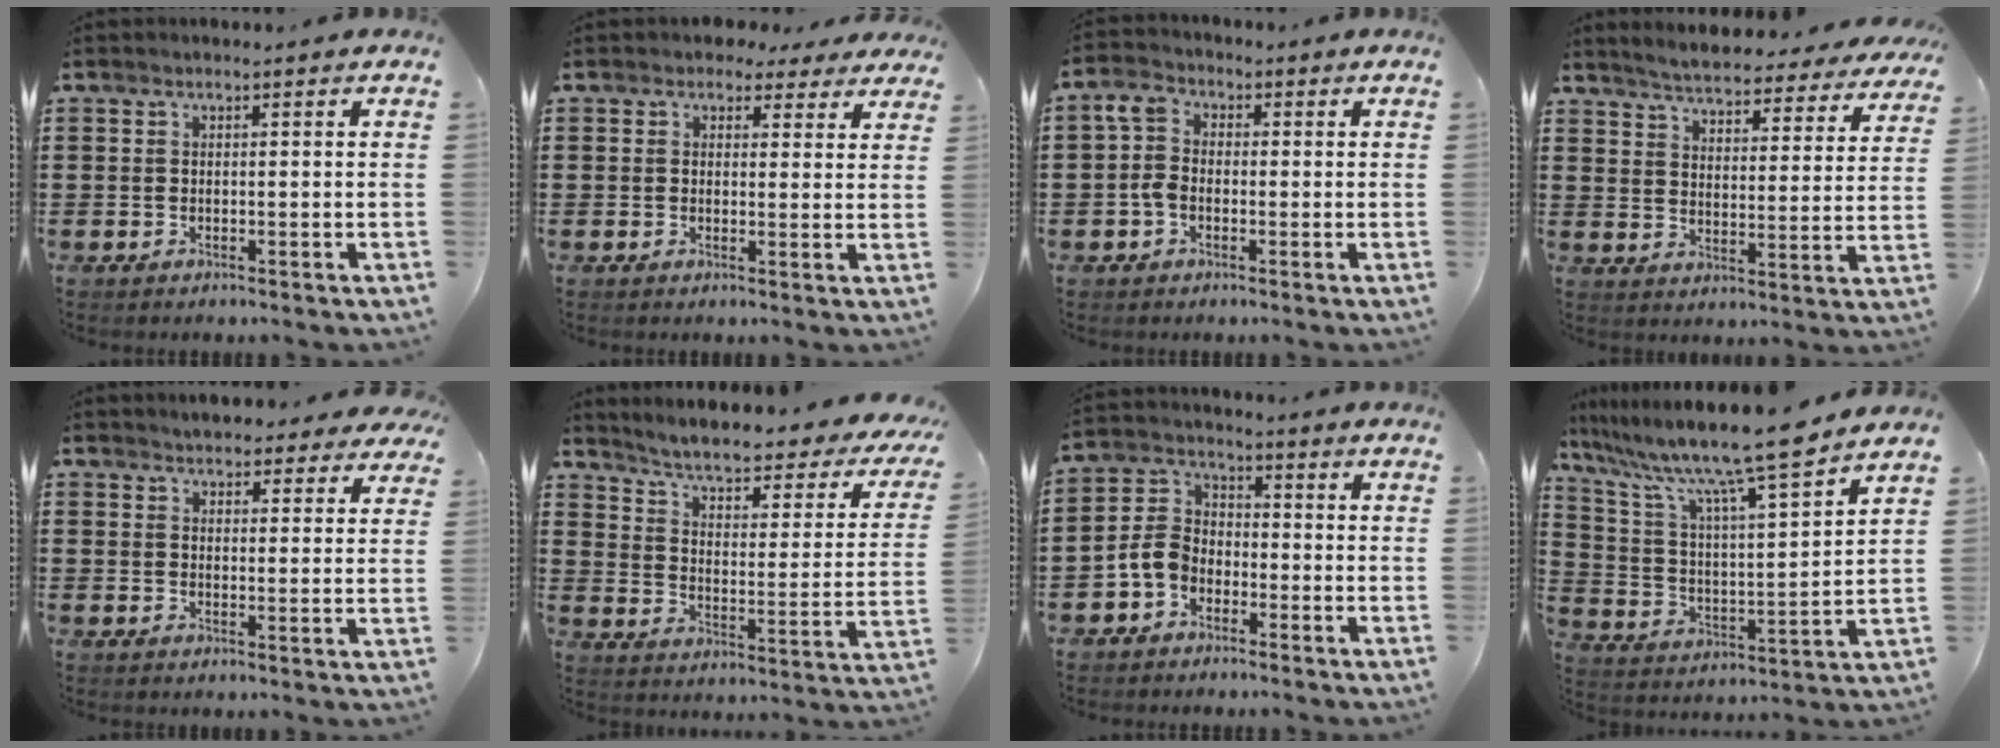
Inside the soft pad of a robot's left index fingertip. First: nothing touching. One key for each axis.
{"total": 2.9, "fx": 2.2, "fy": 1.8, "fz": 0.7, "tx": -0.016, "ty": 0.004, "tz": 0.039}
{"total": 4.7, "fx": -0.8, "fy": 3.6, "fz": 2.8, "tx": -0.080, "ty": 0.007, "tz": -0.024}
{"total": 4.7, "fx": 4.7, "fy": -0.2, "fz": 0.8, "tx": -0.042, "ty": -0.037, "tz": 0.076}
{"total": 3.6, "fx": 3.5, "fy": 0.7, "fz": 0.2, "tx": -0.015, "ty": -0.007, "tz": 0.068}
{"total": 4.5, "fx": 3.5, "fy": 0.5, "fz": 2.8, "tx": -0.071, "ty": -0.034, "tz": 0.049}
{"total": 5.5, "fx": -3.0, "fy": 3.7, "fz": 2.7, "tx": -0.079, "ty": 0.006, "tz": -0.066}
{"total": 11.6, "fx": 9.6, "fy": 0.2, "fz": 6.4, "tx": -0.162, "ty": -0.062, "tz": 0.157}